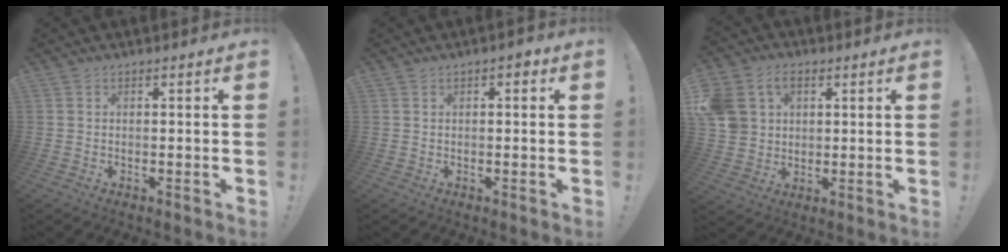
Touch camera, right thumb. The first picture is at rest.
{"total": 1.8, "force": [0.4, 0.9, 1.6], "torque": [-0.018, 0.002, 0.003]}
{"total": 11.4, "force": [3.8, 9.3, 5.4], "torque": [-0.106, -0.012, 0.077]}